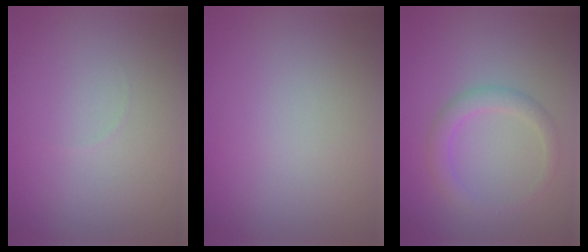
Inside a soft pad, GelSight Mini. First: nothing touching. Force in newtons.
{"total": 0.0}
{"total": 2.2, "press": 2.2, "slide": 0.1}